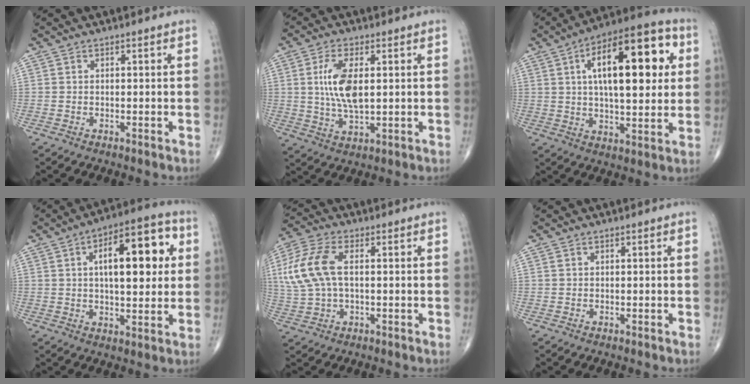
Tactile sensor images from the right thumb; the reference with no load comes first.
{"total": 9.3, "force": [1.5, 4.0, 8.3], "torque": [-0.167, -0.009, 0.032]}
{"total": 21.9, "force": [5.4, 9.1, 19.2], "torque": [-0.269, 0.008, 0.073]}
{"total": 16.7, "force": [3.9, 7.1, 14.6], "torque": [-0.184, 0.011, 0.052]}
{"total": 11.7, "force": [1.6, 6.2, 9.8], "torque": [-0.234, 0.017, 0.033]}
{"total": 0.0}